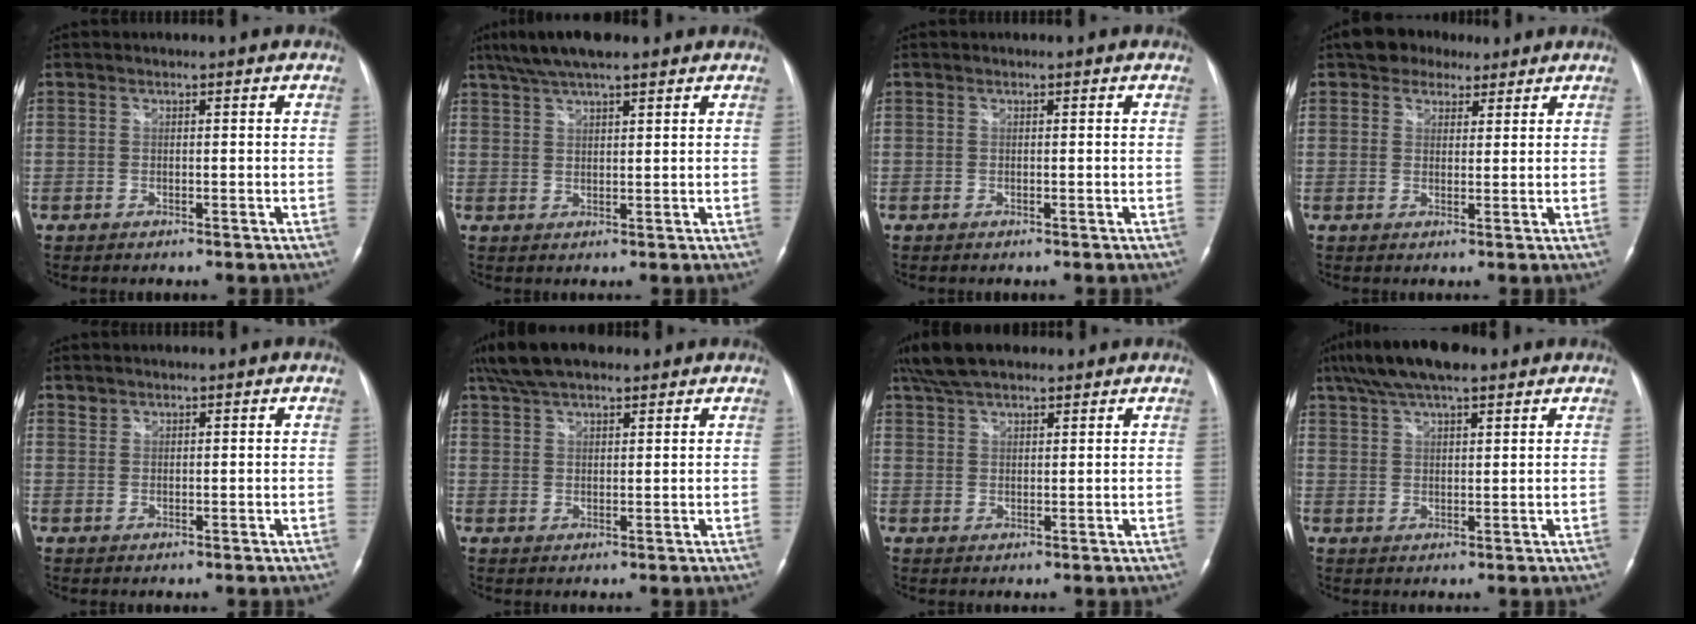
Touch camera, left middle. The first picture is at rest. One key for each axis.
{"total": 8.4, "fx": 6.4, "fy": 1.7, "fz": 5.1, "tx": -0.090, "ty": 0.032, "tz": 0.109}
{"total": 0.0}
{"total": 5.6, "fx": 4.0, "fy": 3.4, "fz": 1.8, "tx": -0.029, "ty": 0.022, "tz": 0.069}
{"total": 0.9, "fx": 0.8, "fy": 0.4, "fz": -0.1, "tx": 0.005, "ty": 0.003, "tz": 0.012}
{"total": 8.6, "fx": 6.8, "fy": 3.0, "fz": 4.4, "tx": -0.080, "ty": 0.034, "tz": 0.122}
{"total": 8.0, "fx": 6.4, "fy": 2.9, "fz": 3.8, "tx": -0.073, "ty": 0.033, "tz": 0.118}
{"total": 10.4, "fx": 7.7, "fy": 2.5, "fz": 6.6, "tx": -0.118, "ty": 0.034, "tz": 0.132}